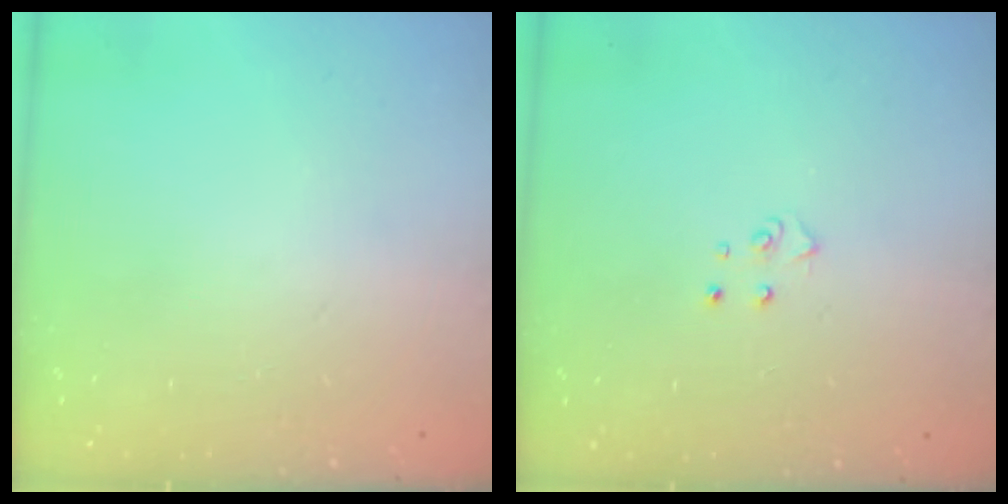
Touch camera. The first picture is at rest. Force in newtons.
{"total": 3.6, "press": 3.5, "slide": 0.3}